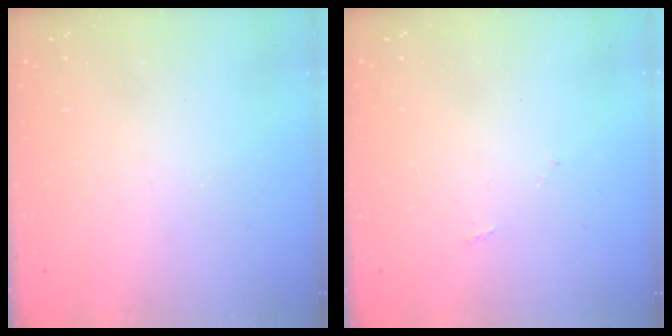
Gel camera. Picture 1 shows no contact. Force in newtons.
{"total": 4.0, "press": 4.0, "slide": 0.6}